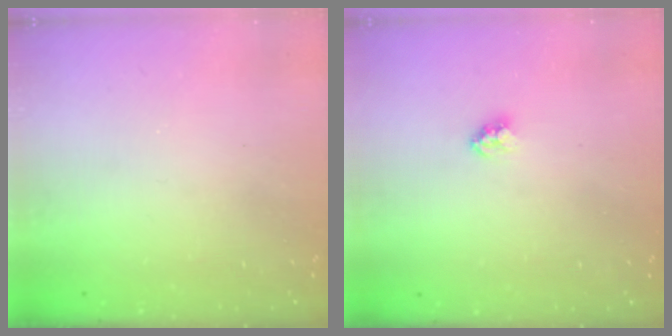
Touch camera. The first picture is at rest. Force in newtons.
{"total": 2.4, "press": 2.4, "slide": 0.1}